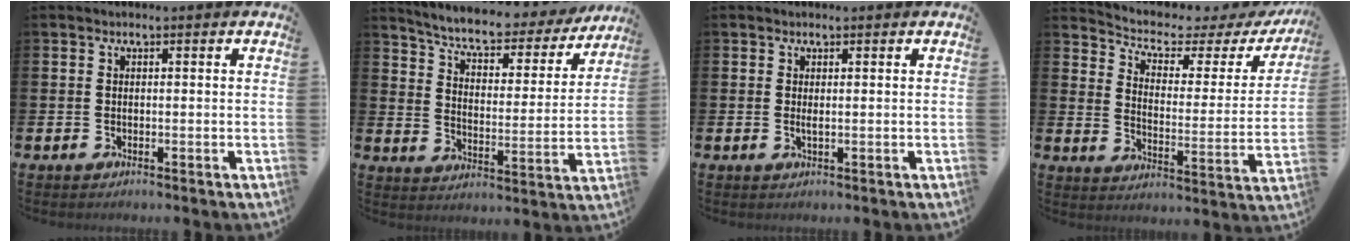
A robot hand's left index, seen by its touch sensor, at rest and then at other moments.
{"total": 6.5, "force": [6.0, 1.3, 2.2], "torque": [-0.066, -0.049, 0.095]}
{"total": 0.6, "force": [0.2, 0.1, 0.6], "torque": [-0.007, -0.002, 0.003]}
{"total": 4.0, "force": [3.4, 1.5, 1.4], "torque": [-0.056, -0.027, 0.047]}